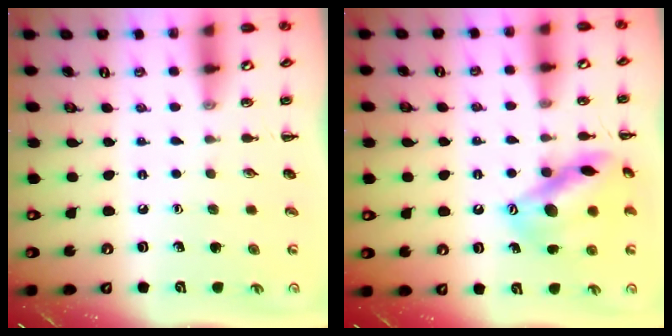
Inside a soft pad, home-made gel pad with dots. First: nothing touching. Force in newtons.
{"total": 15.4, "press": 15.4, "slide": 0.9}